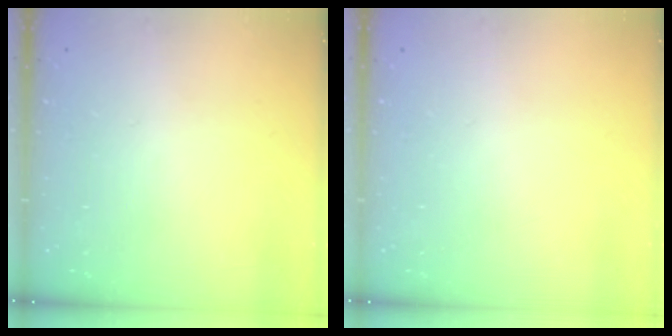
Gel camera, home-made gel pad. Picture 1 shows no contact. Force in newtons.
{"total": 0.0}